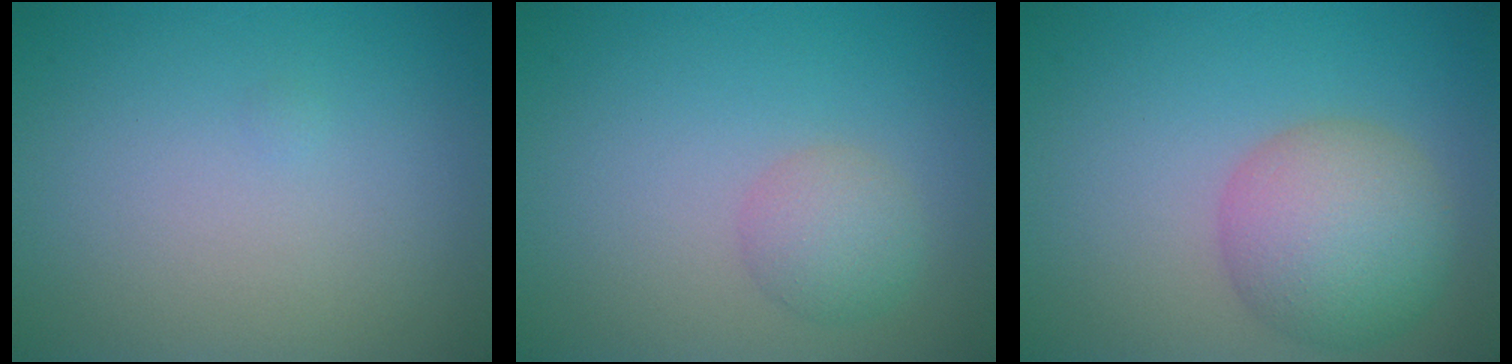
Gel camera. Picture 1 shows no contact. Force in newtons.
{"total": 2.3, "press": 2.3, "slide": 0.1}
{"total": 5.9, "press": 5.9, "slide": 0.3}